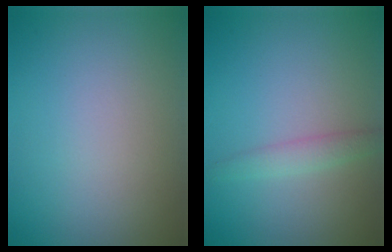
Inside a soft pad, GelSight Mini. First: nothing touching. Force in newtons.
{"total": 1.5, "press": 1.5, "slide": 0.1}